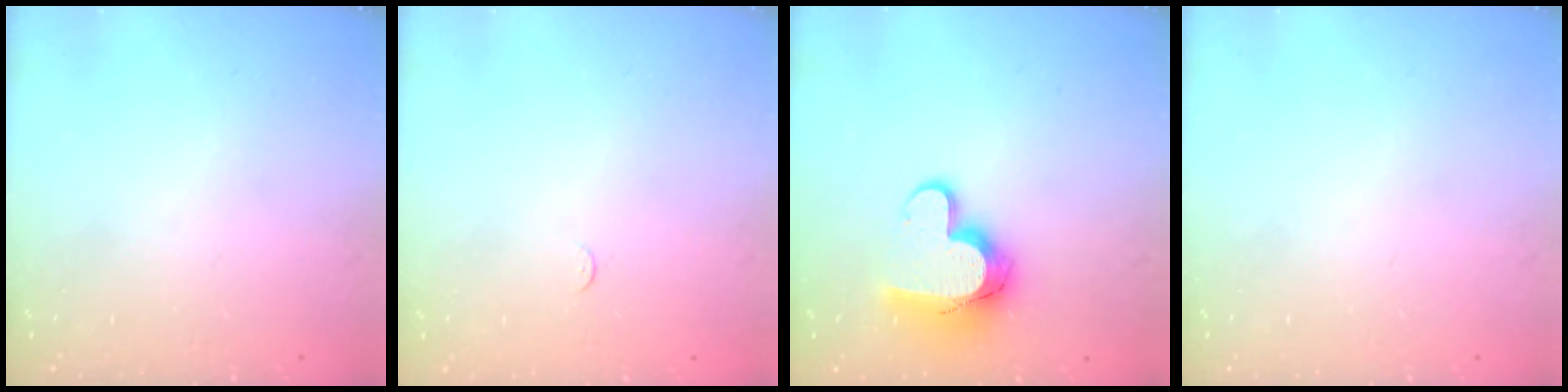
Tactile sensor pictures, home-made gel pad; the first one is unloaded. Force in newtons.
{"total": 2.3, "press": 2.3, "slide": 0.3}
{"total": 12.4, "press": 12.4, "slide": 0.6}
{"total": 0.0}